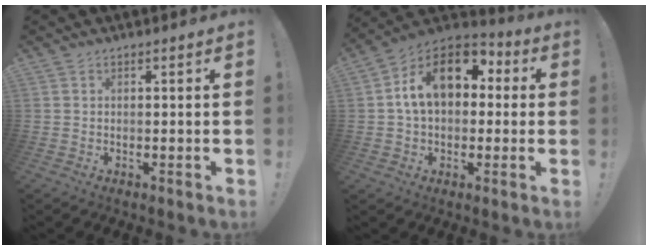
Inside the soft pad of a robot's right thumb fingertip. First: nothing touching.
{"total": 17.0, "force": [4.6, 11.4, 11.8], "torque": [-0.186, 0.007, 0.084]}